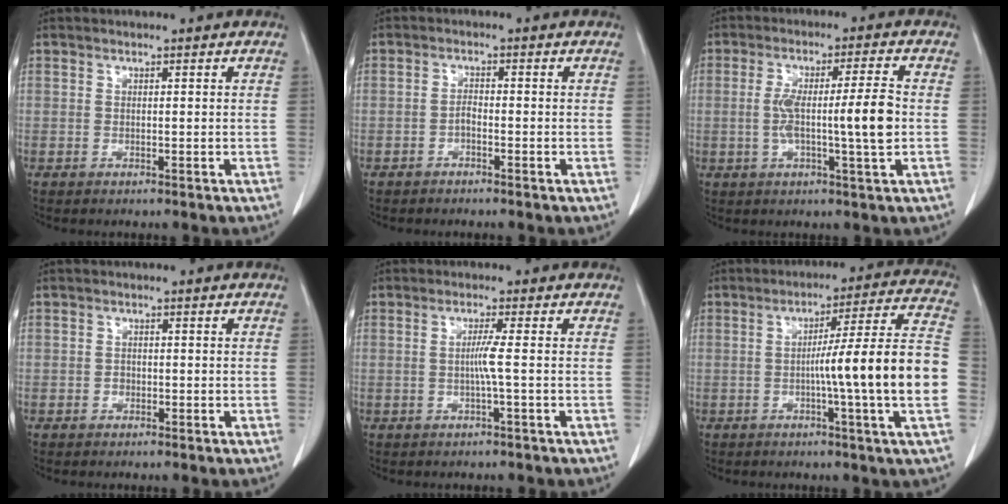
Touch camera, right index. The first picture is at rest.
{"total": 1.4, "force": [-0.9, 0.4, 0.9], "torque": [-0.015, 0.004, -0.018]}
{"total": 9.3, "force": [-0.8, 0.0, 9.2], "torque": [-0.161, 0.008, -0.015]}
{"total": 1.0, "force": [-0.4, 0.8, 0.3], "torque": [-0.001, 0.005, -0.010]}
{"total": 2.5, "force": [-0.4, -0.8, 2.3], "torque": [-0.045, -0.001, -0.008]}
{"total": 15.8, "force": [-2.6, -1.7, 15.5], "torque": [-0.225, 0.009, -0.048]}